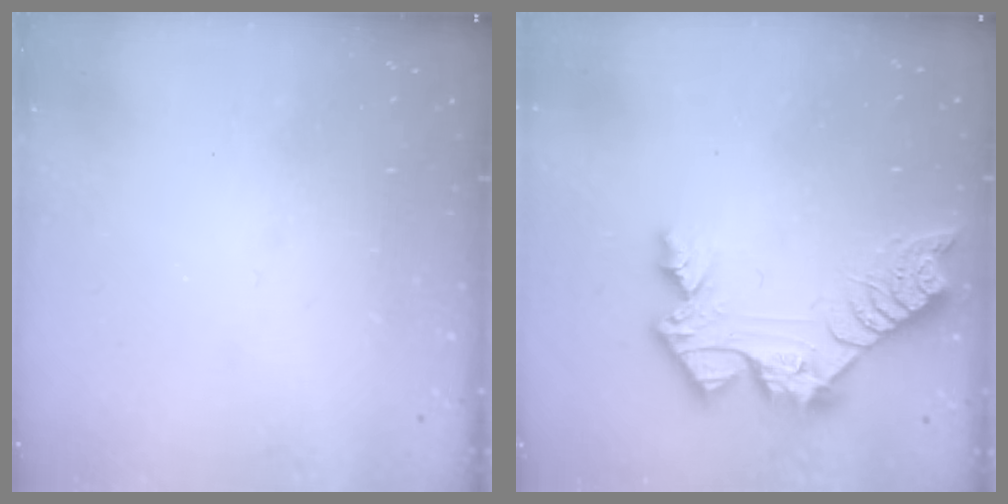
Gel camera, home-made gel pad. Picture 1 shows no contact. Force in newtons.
{"total": 11.2, "press": 11.1, "slide": 1.0}